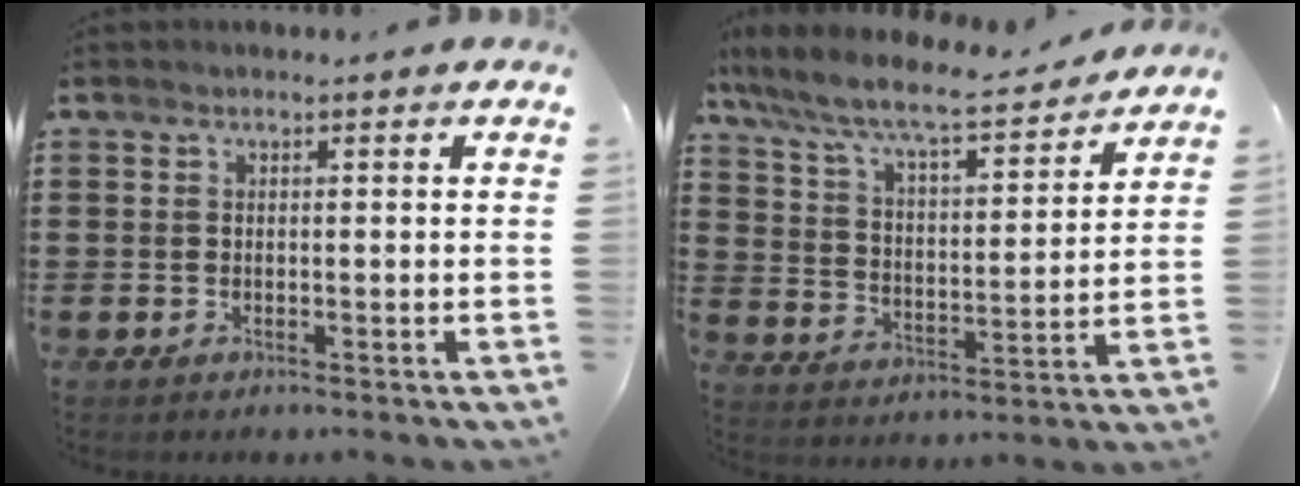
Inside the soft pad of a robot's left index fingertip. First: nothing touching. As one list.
[{"total": 8.4, "force": [7.2, 0.9, 4.2], "torque": [-0.112, -0.043, 0.117]}]